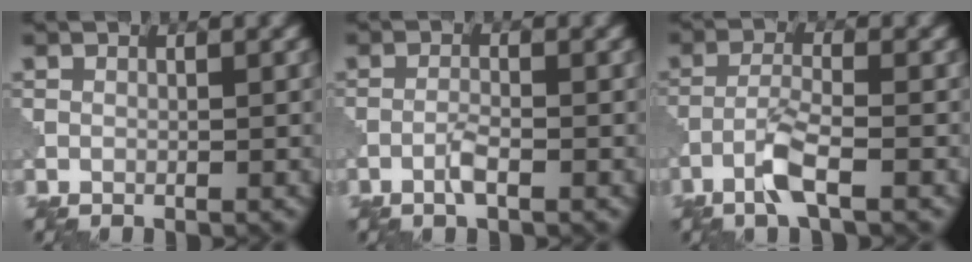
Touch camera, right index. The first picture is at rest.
{"total": 1.7, "force": [-0.9, 0.3, 1.4], "torque": [-0.029, 0.003, -0.022]}
{"total": 3.5, "force": [-2.0, 0.4, 2.8], "torque": [-0.061, 0.006, -0.049]}